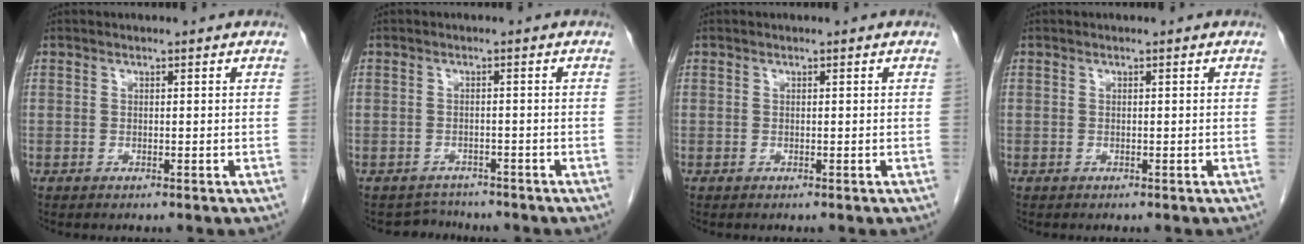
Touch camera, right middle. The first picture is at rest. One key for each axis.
{"total": 2.7, "fx": -2.4, "fy": 0.9, "fz": -0.9, "tx": 0.010, "ty": -0.001, "tz": -0.036}
{"total": 0.0}
{"total": 0.0}